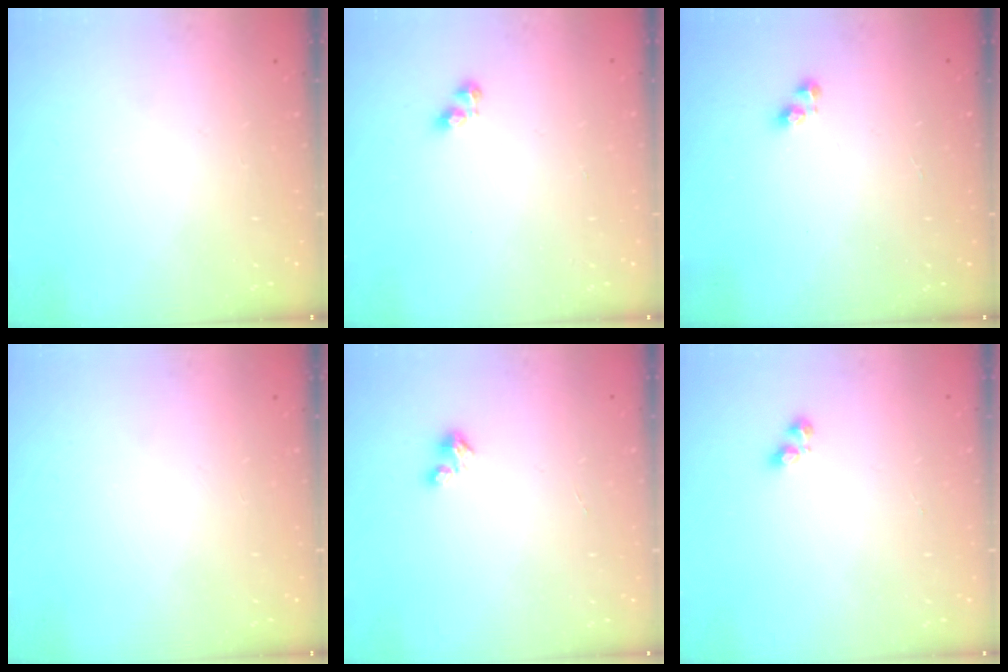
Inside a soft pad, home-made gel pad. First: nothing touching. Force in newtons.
{"total": 2.8, "press": 2.8, "slide": 0.4}
{"total": 3.3, "press": 3.3, "slide": 0.4}
{"total": 0.0}
{"total": 1.4, "press": 1.4, "slide": 0.2}
{"total": 3.6, "press": 3.4, "slide": 1.2}